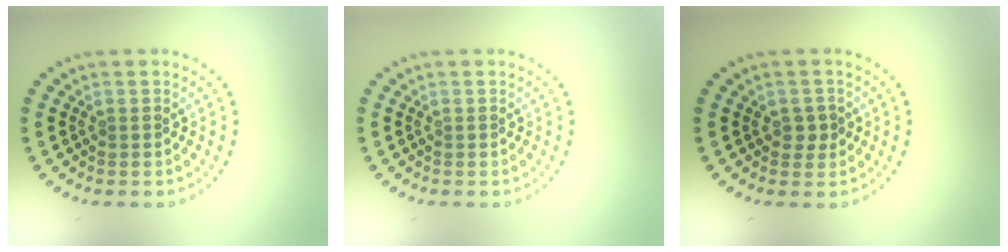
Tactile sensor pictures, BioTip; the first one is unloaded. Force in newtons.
{"total": 0.0}
{"total": 1.6, "press": 1.5, "slide": 0.4}